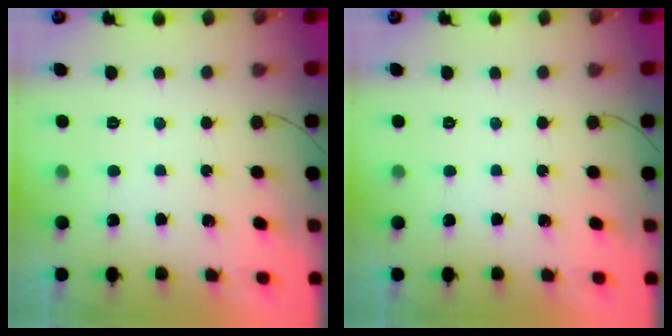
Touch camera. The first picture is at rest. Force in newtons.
{"total": 0.0}